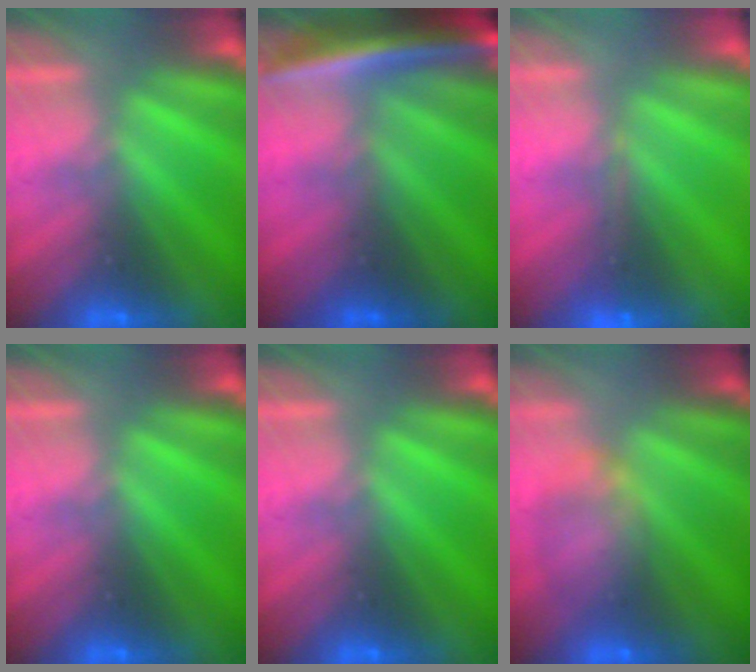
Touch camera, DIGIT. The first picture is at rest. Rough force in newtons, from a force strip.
{"total": 5.5}
{"total": 1.7}
{"total": 0.0}
{"total": 0.0}
{"total": 6.9}